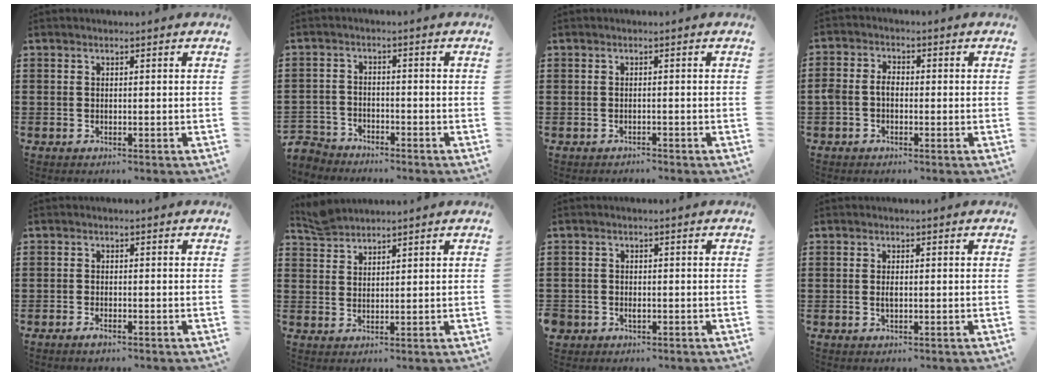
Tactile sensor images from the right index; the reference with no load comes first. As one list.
[{"total": 3.2, "force": [-3.1, 0.9, -0.4], "torque": [-0.010, -0.004, -0.071]}, {"total": 0.7, "force": [-0.7, 0.1, -0.1], "torque": [0.000, 0.001, -0.016]}, {"total": 3.0, "force": [-0.7, 2.1, 2.0], "torque": [-0.062, -0.002, -0.021]}, {"total": 1.2, "force": [-1.0, 0.3, 0.6], "torque": [-0.013, -0.005, -0.018]}, {"total": 2.8, "force": [2.7, 0.5, 0.2], "torque": [-0.012, 0.000, 0.054]}, {"total": 1.2, "force": [-0.7, 1.0, 0.2], "torque": [-0.007, 0.001, -0.016]}, {"total": 1.2, "force": [-0.1, 0.5, 1.1], "torque": [-0.021, 0.003, -0.002]}]